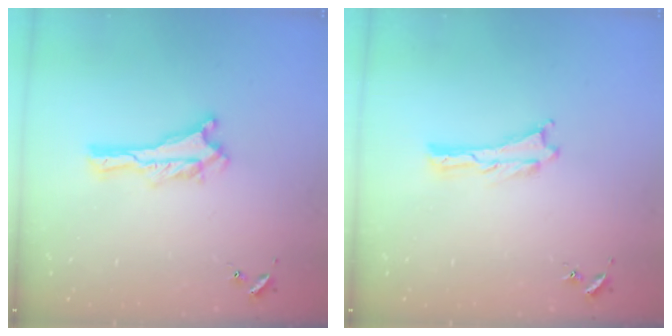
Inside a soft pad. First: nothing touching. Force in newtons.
{"total": 0.0}